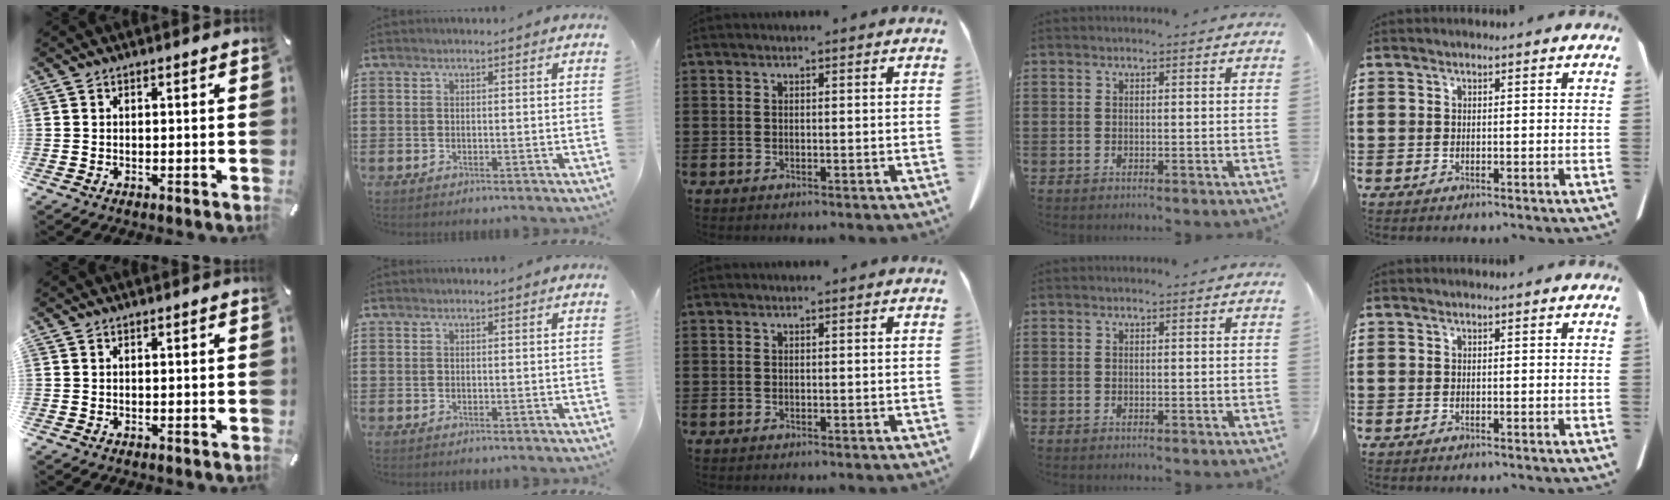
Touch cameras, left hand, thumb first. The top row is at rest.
{}